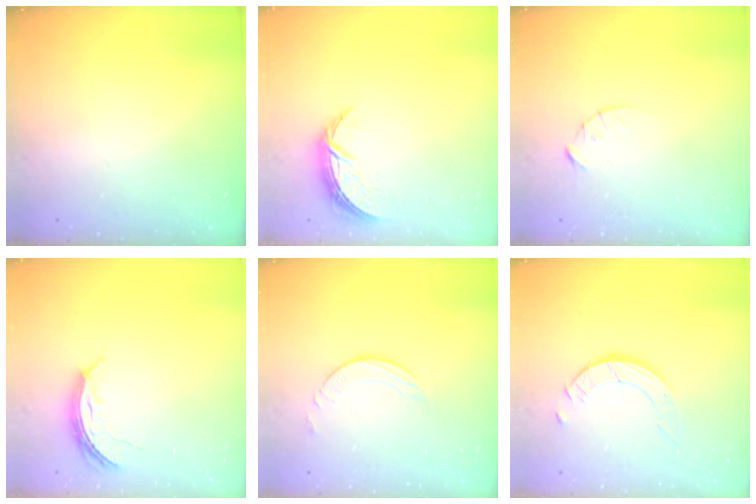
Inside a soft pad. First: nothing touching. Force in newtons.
{"total": 7.3, "press": 7.3, "slide": 0.5}
{"total": 2.1, "press": 2.1, "slide": 0.3}
{"total": 5.9, "press": 5.9, "slide": 0.4}
{"total": 2.5, "press": 2.5, "slide": 0.2}
{"total": 3.9, "press": 3.9, "slide": 0.3}